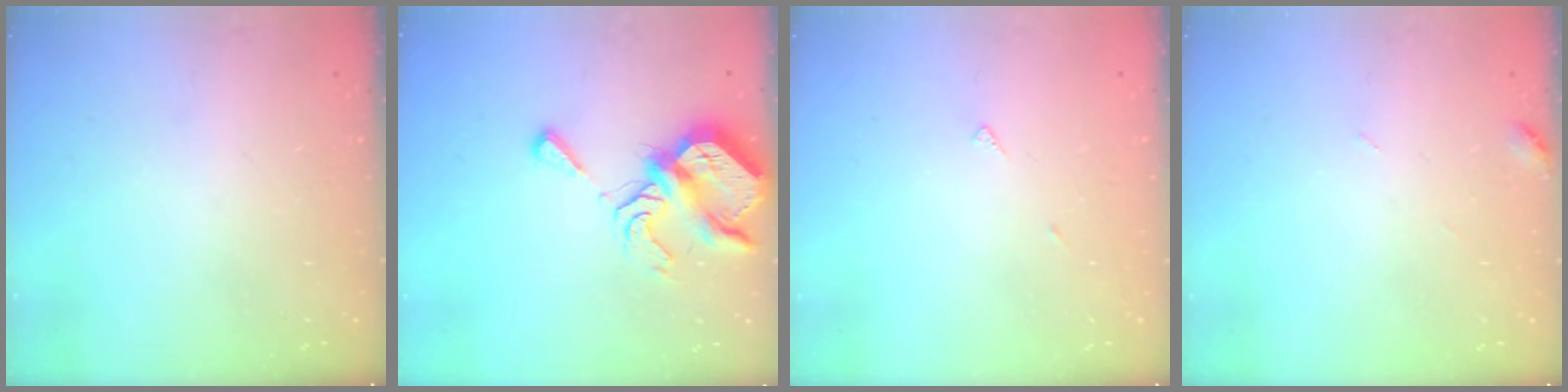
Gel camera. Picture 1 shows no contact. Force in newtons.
{"total": 9.0, "press": 8.9, "slide": 1.1}
{"total": 3.7, "press": 3.7, "slide": 0.3}
{"total": 3.9, "press": 3.8, "slide": 0.4}